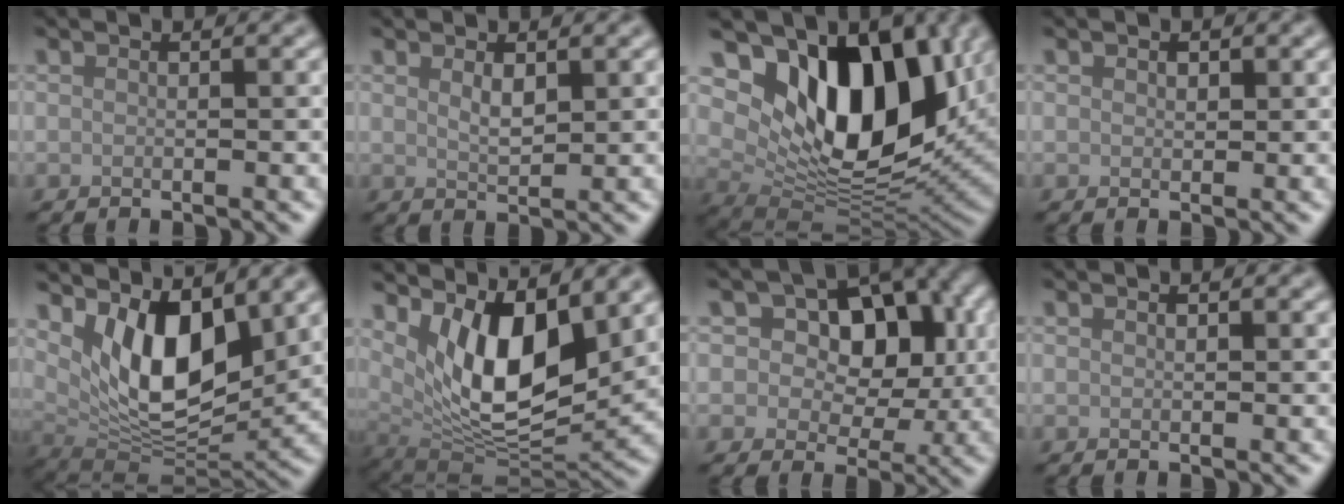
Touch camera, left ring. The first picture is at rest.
{"total": 1.6, "force": [0.8, 0.6, 1.2], "torque": [-0.025, -0.003, 0.018]}
{"total": 13.0, "force": [5.0, 7.4, 9.5], "torque": [-0.139, -0.013, 0.089]}
{"total": 0.7, "force": [0.4, 0.5, 0.2], "torque": [-0.004, -0.003, 0.006]}
{"total": 9.2, "force": [3.5, 4.3, 7.3], "torque": [-0.126, -0.026, 0.061]}
{"total": 10.3, "force": [3.8, 4.4, 8.5], "torque": [-0.140, -0.022, 0.071]}
{"total": 9.9, "force": [2.7, 6.5, 6.9], "torque": [-0.076, 0.012, 0.022]}
{"total": 0.0}